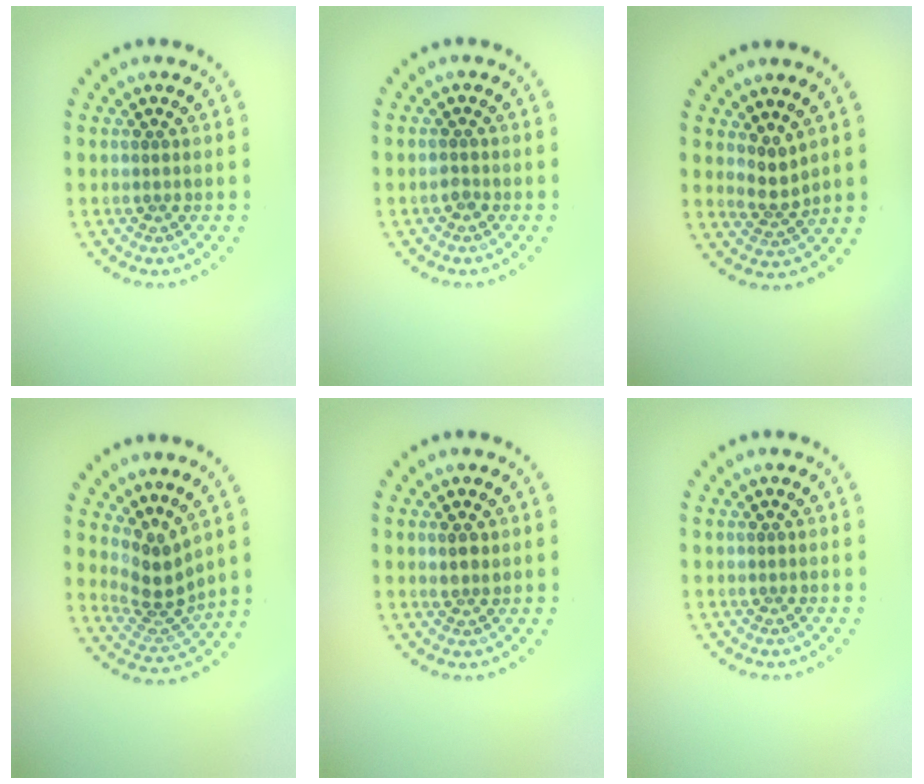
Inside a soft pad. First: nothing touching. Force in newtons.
{"total": 0.8, "press": 0.7, "slide": 0.2}
{"total": 2.0, "press": 1.4, "slide": 1.5}
{"total": 3.4, "press": 2.4, "slide": 2.4}
{"total": 1.4, "press": 1.2, "slide": 0.7}
{"total": 0.0}